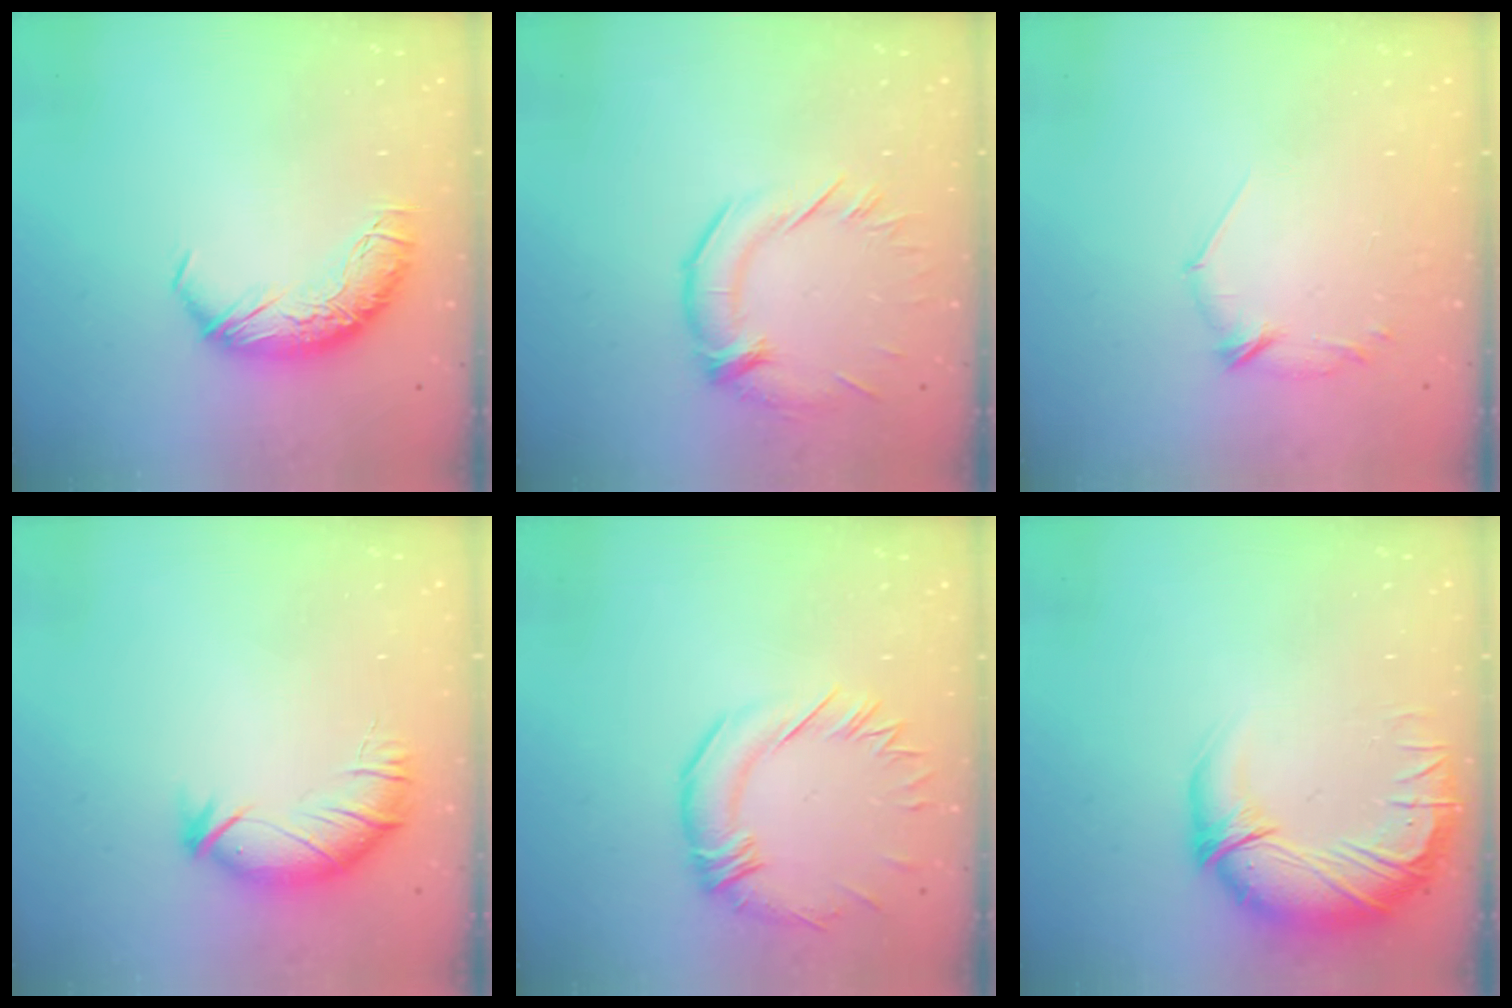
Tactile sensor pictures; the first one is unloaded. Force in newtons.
{"total": 1.5, "press": 0.3, "slide": 1.5}
{"total": 7.3, "press": 7.3, "slide": 0.5}
{"total": 3.0, "press": 2.4, "slide": 1.9}
{"total": 1.5, "press": 0.9, "slide": 1.1}
{"total": 3.7, "press": 1.1, "slide": 3.5}